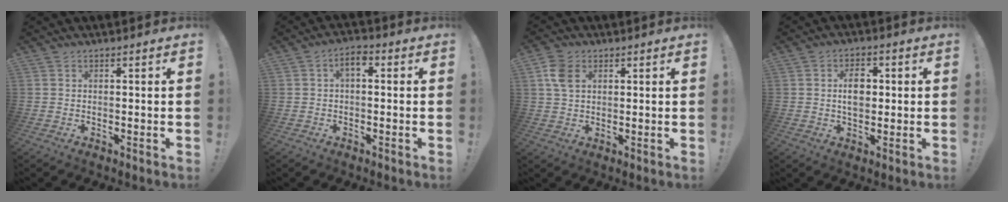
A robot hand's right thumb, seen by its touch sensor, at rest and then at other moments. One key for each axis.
{"total": 4.2, "fx": 0.2, "fy": 2.1, "fz": 3.7, "tx": -0.056, "ty": 0.007, "tz": 0.000}
{"total": 6.8, "fx": 2.5, "fy": 4.5, "fz": 4.4, "tx": -0.081, "ty": 0.001, "tz": 0.050}
{"total": 6.8, "fx": 0.8, "fy": 4.6, "fz": 4.9, "tx": -0.074, "ty": 0.001, "tz": 0.009}